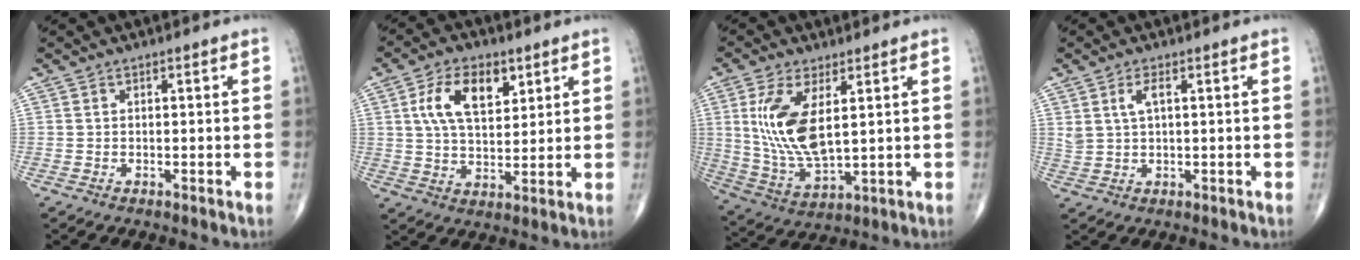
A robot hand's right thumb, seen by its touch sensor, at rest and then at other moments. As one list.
[{"total": 10.9, "force": [4.3, 5.9, 8.1], "torque": [-0.125, -0.011, 0.079]}, {"total": 13.3, "force": [3.1, 5.9, 11.5], "torque": [-0.240, -0.019, 0.074]}, {"total": 3.5, "force": [1.4, 1.3, 2.9], "torque": [-0.061, -0.002, 0.032]}]